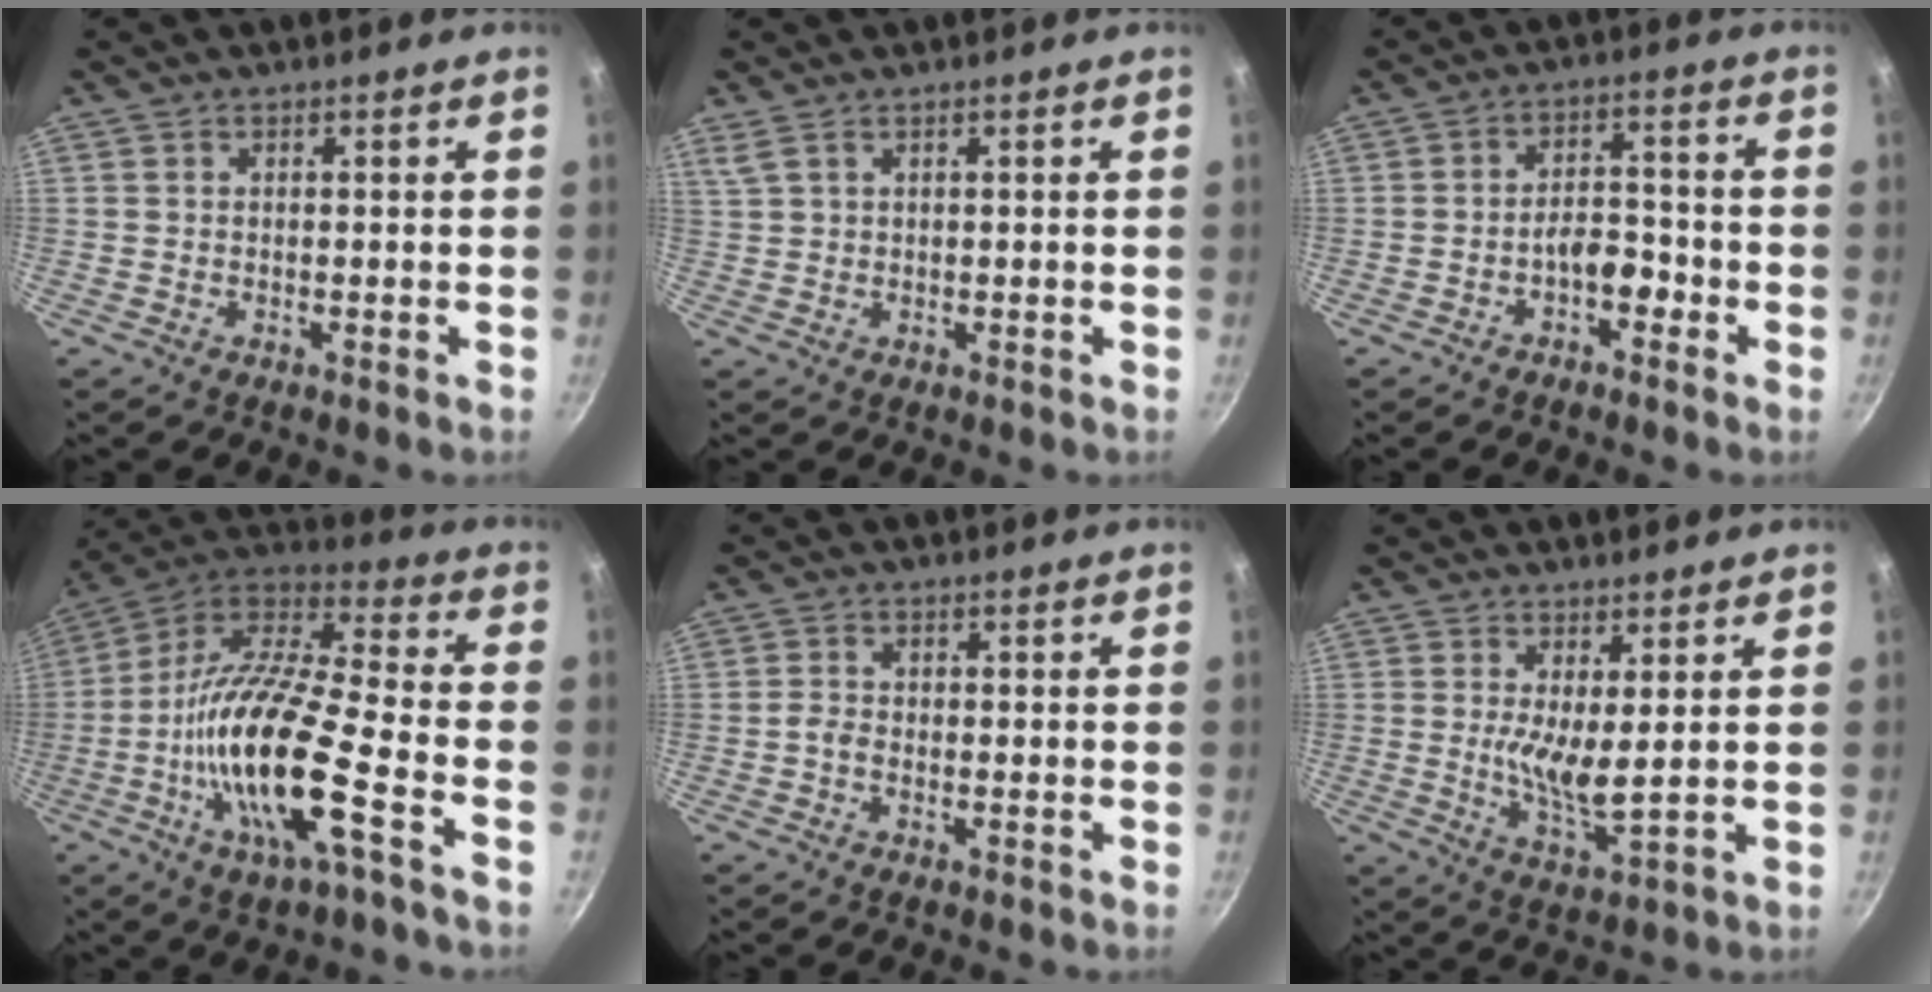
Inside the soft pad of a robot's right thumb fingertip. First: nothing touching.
{"total": 2.0, "force": [1.4, 0.8, 1.2], "torque": [-0.027, 0.002, 0.035]}
{"total": 5.8, "force": [-2.7, 3.0, 4.2], "torque": [-0.042, 0.034, -0.047]}
{"total": 20.7, "force": [-6.8, 4.7, 18.9], "torque": [-0.349, 0.033, -0.147]}
{"total": 1.7, "force": [-0.9, 1.0, 1.0], "torque": [-0.029, 0.010, -0.023]}
{"total": 6.3, "force": [1.4, 1.7, 5.9], "torque": [-0.109, -0.031, 0.029]}